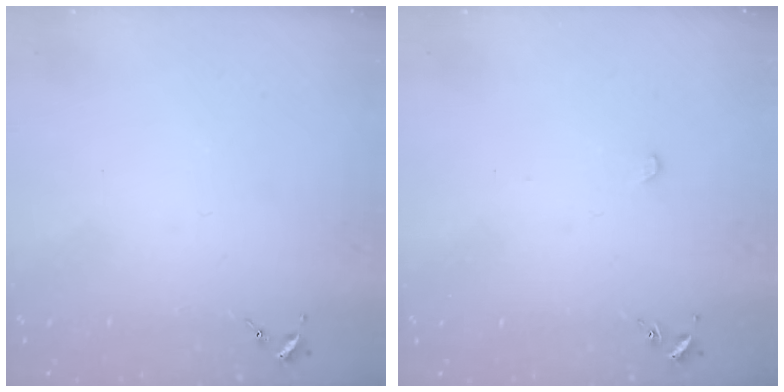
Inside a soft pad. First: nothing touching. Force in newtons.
{"total": 3.0, "press": 2.9, "slide": 0.4}